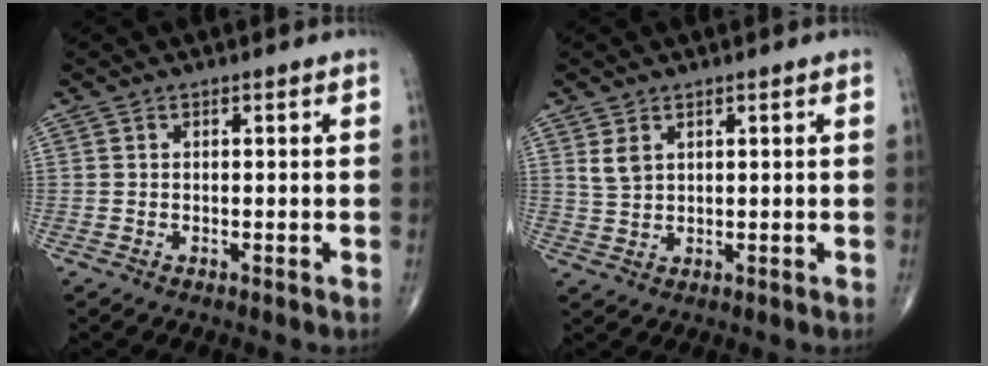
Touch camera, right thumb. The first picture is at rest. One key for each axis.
{"total": 2.8, "fx": 1.5, "fy": 1.6, "fz": 1.7, "tx": -0.034, "ty": -0.005, "tz": 0.038}